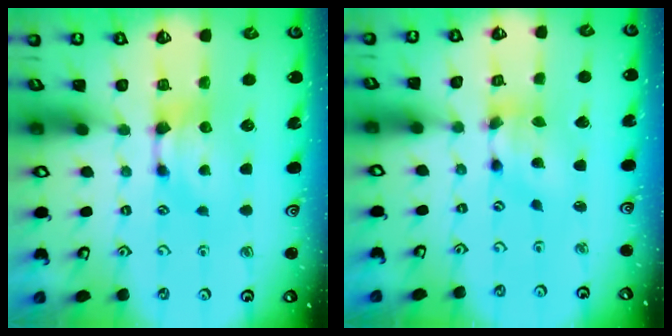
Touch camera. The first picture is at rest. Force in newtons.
{"total": 4.9, "press": 4.5, "slide": 1.9}